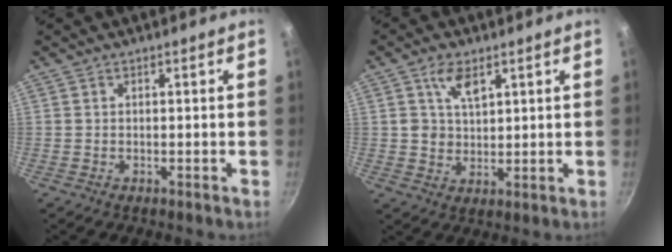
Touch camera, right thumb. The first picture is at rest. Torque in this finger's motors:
{"motor_torque": [0.24, 0.14, 0.14, -0.28, 0.03]}